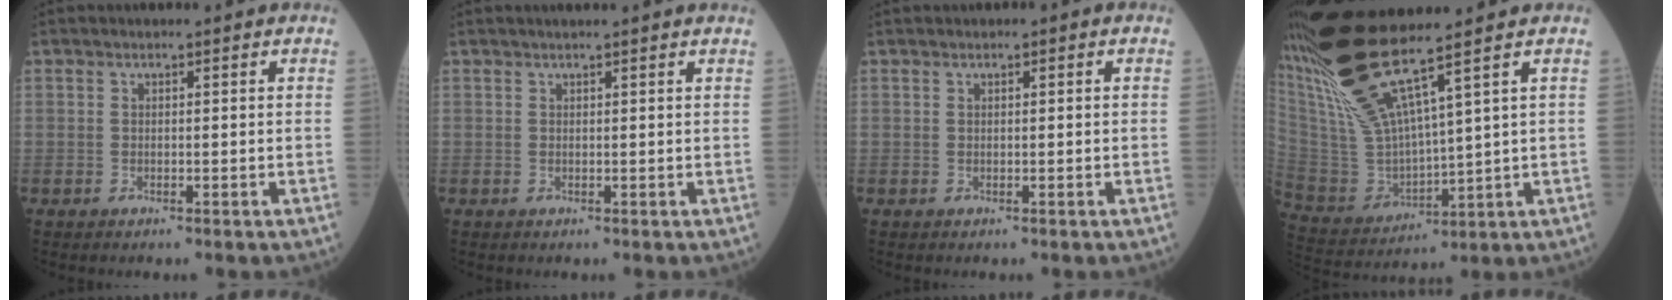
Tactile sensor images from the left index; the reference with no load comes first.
{"total": 4.4, "force": [3.9, -0.4, 2.0], "torque": [-0.023, 0.024, 0.045]}
{"total": 0.6, "force": [0.3, 0.1, 0.6], "torque": [-0.012, 0.005, 0.006]}
{"total": 13.7, "force": [10.2, -0.6, 9.1], "torque": [-0.205, -0.013, 0.216]}